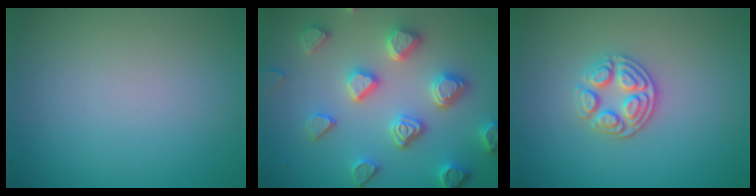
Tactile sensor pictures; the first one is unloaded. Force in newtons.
{"total": 5.1, "press": 4.9, "slide": 1.7}
{"total": 3.2, "press": 2.9, "slide": 1.4}